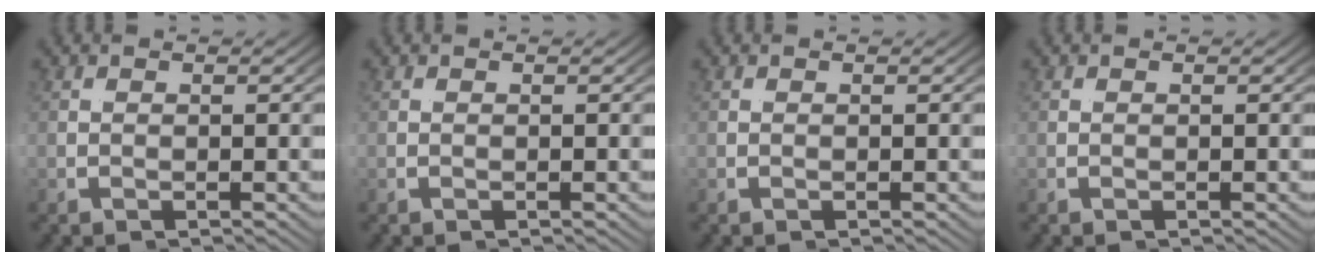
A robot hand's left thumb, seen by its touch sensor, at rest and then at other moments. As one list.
[{"total": 0.0}, {"total": 0.0}, {"total": 0.0}]